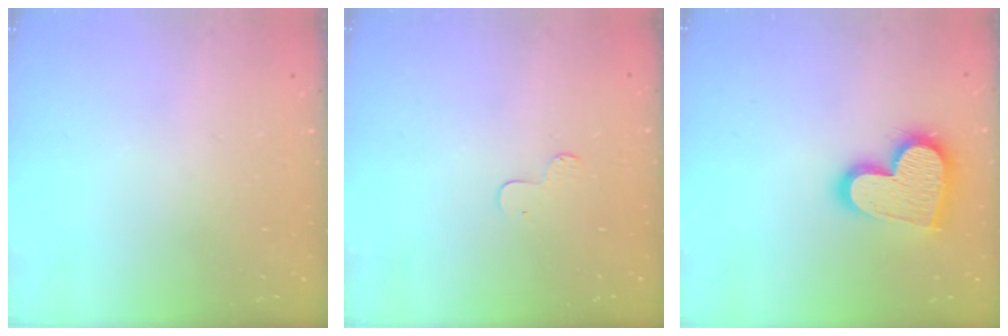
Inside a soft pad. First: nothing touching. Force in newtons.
{"total": 3.3, "press": 3.3, "slide": 0.3}
{"total": 17.2, "press": 17.1, "slide": 1.2}